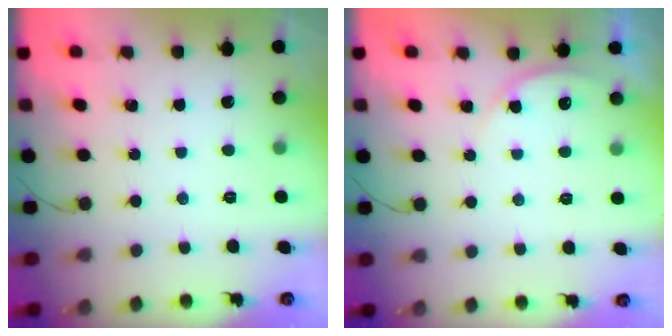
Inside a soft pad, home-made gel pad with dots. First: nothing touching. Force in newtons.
{"total": 3.0, "press": 3.0, "slide": 0.2}